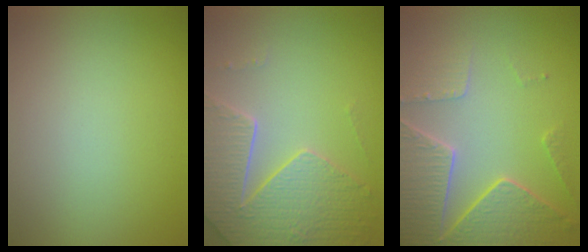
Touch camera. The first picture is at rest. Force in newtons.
{"total": 6.3, "press": 5.2, "slide": 3.6}
{"total": 6.7, "press": 5.4, "slide": 4.0}